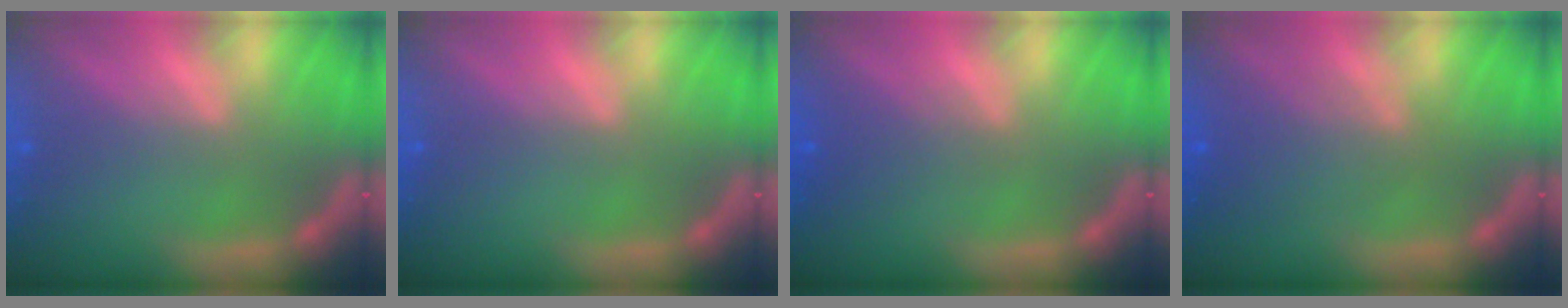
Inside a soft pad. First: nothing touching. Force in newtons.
{"total": 0.0}
{"total": 2.5}
{"total": 4.6}